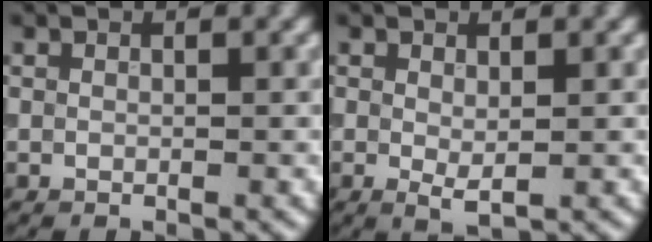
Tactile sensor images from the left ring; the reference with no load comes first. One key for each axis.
{"total": 1.4, "fx": 0.1, "fy": 0.4, "fz": 1.3, "tx": -0.025, "ty": -0.002, "tz": 0.004}